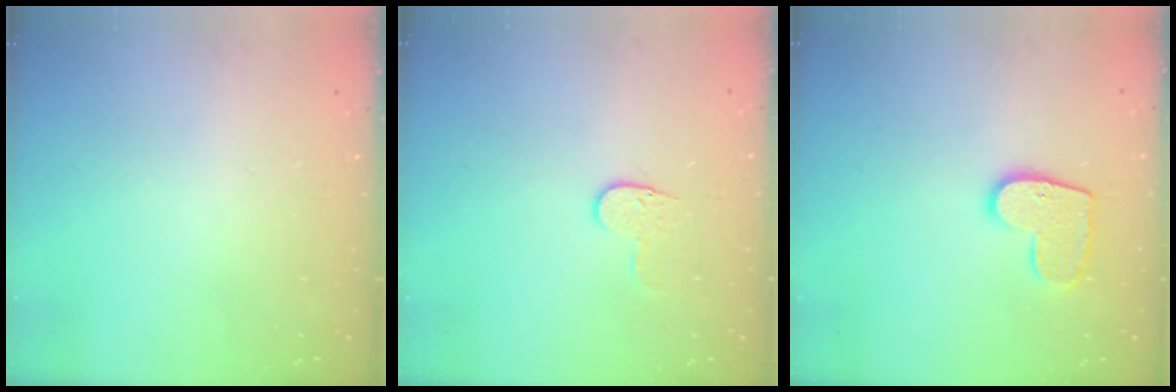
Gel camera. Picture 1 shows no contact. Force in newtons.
{"total": 5.3, "press": 5.2, "slide": 0.5}
{"total": 10.3, "press": 10.3, "slide": 0.4}